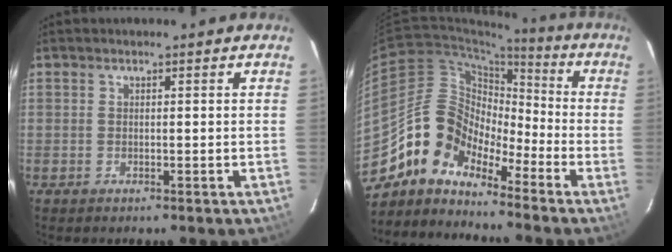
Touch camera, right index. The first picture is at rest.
{"total": 10.8, "force": [-8.4, 6.0, 3.3], "torque": [-0.055, 0.035, -0.178]}